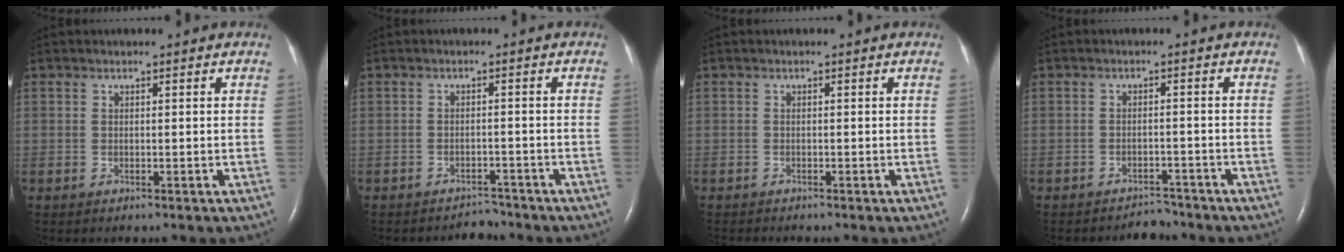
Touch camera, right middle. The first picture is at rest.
{"total": 2.3, "force": [-2.1, 0.5, -0.6], "torque": [0.006, -0.002, -0.029]}
{"total": 1.2, "force": [-1.2, -0.1, 0.4], "torque": [-0.008, -0.004, -0.017]}
{"total": 2.6, "force": [-2.4, 0.5, -0.6], "torque": [0.007, -0.003, -0.034]}